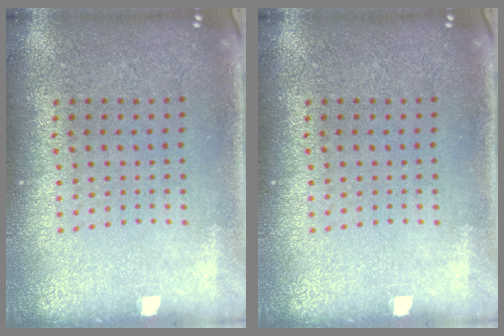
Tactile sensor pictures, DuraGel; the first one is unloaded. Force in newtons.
{"total": 0.0}